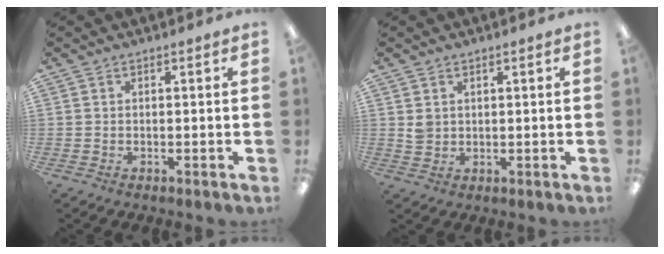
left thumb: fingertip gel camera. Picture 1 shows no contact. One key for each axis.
{"total": 2.4, "fx": 1.1, "fy": 2.0, "fz": 0.8, "tx": -0.017, "ty": 0.002, "tz": 0.021}